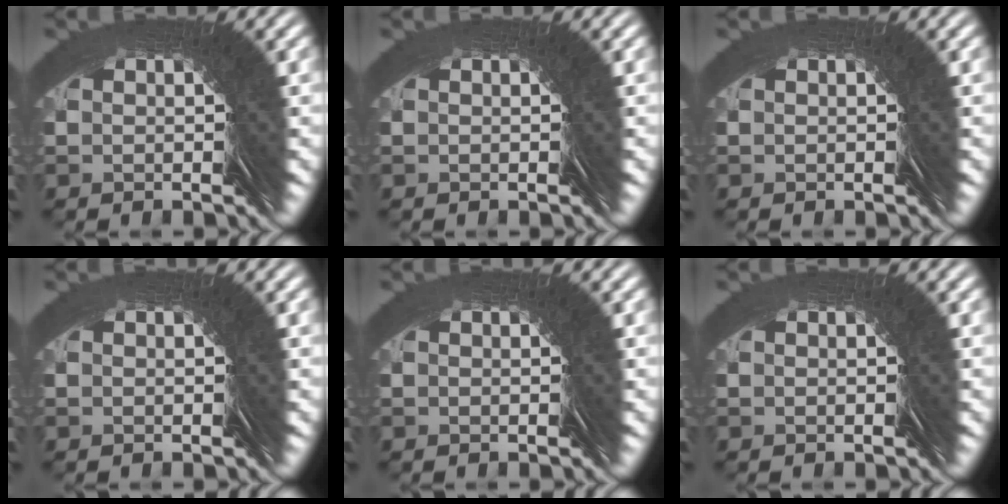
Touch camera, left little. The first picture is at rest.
{"total": 0.0}
{"total": 0.0}
{"total": 0.0}
{"total": 0.0}
{"total": 0.0}